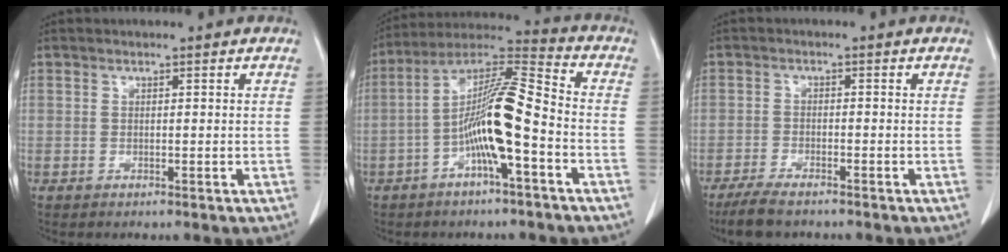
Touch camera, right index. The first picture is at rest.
{"total": 13.5, "force": [-3.9, 1.6, 12.9], "torque": [-0.246, 0.022, -0.072]}
{"total": 6.1, "force": [-4.9, 1.7, 3.2], "torque": [-0.065, -0.013, -0.086]}